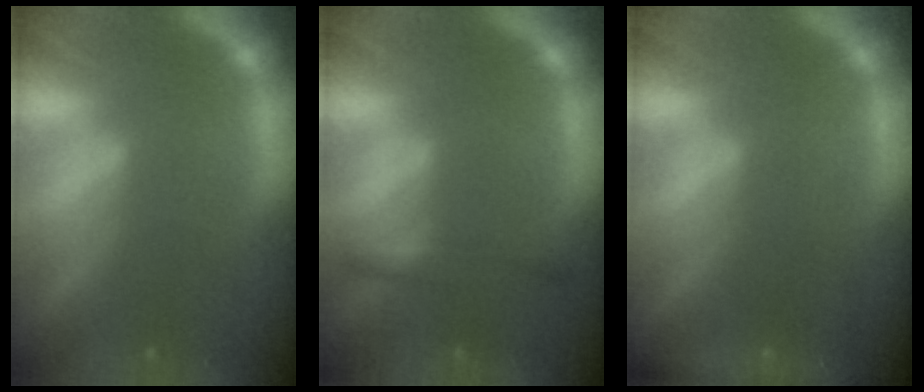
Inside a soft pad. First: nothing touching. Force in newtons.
{"total": 2.4}
{"total": 3.0}